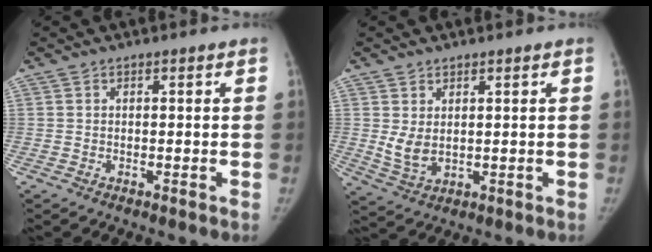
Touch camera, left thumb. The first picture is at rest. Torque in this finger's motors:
{"motor_torque": [0.69, 0.93, 0.92, -0.77, 0.17]}